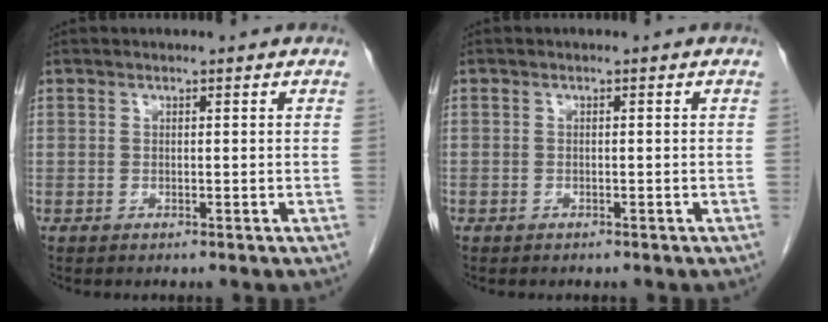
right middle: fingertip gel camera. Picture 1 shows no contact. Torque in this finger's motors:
{"motor_torque": [1.10, -1.04, -0.21, -0.21]}